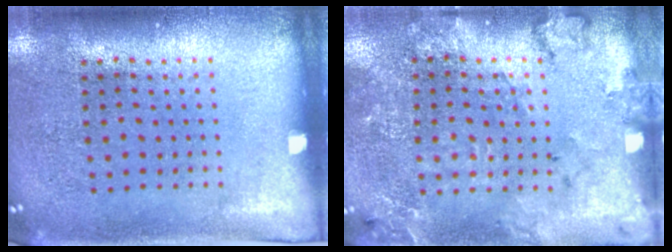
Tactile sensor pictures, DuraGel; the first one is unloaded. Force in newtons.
{"total": 1.8, "press": 1.8, "slide": 0.3}